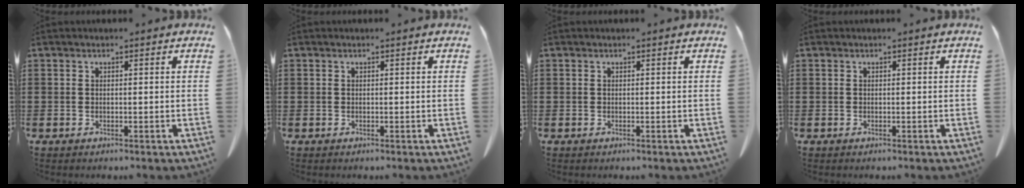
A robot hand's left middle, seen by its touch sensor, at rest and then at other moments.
{"total": 0.0}
{"total": 0.0}
{"total": 0.0}